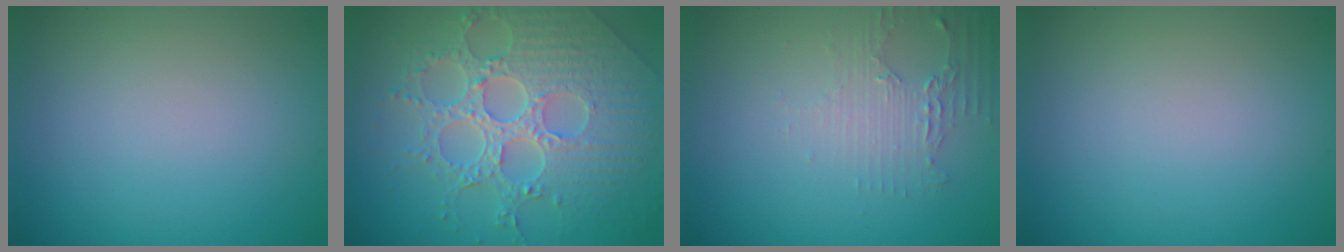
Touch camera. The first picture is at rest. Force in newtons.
{"total": 8.1, "press": 6.0, "slide": 5.4}
{"total": 2.1, "press": 2.0, "slide": 0.4}
{"total": 0.0}